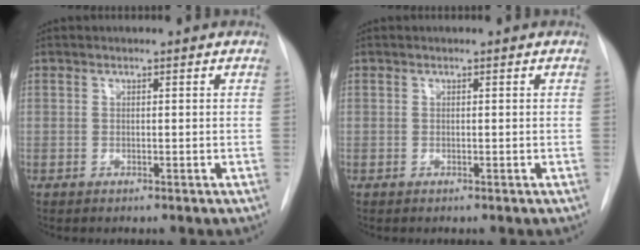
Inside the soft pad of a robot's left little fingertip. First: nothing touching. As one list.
[{"total": 0.0}]